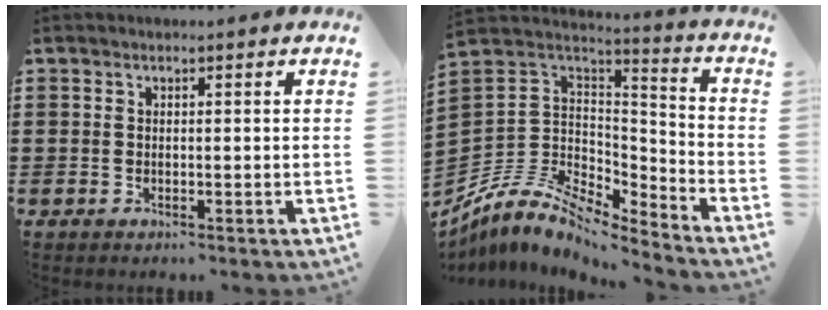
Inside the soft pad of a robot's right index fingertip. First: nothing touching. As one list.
[{"total": 8.7, "force": [-6.3, 4.1, 4.4], "torque": [-0.120, -0.003, -0.131]}]